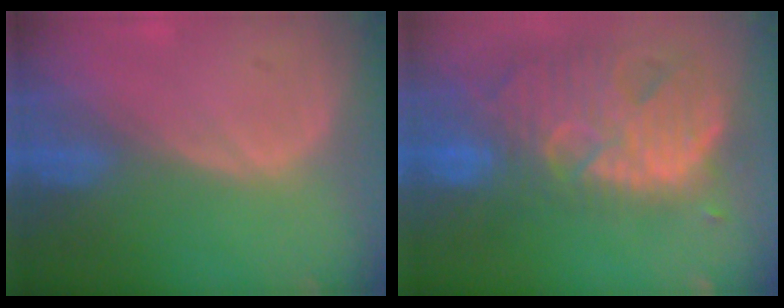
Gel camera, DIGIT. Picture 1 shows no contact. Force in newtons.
{"total": 13.7, "press": 11.6, "slide": 7.3}